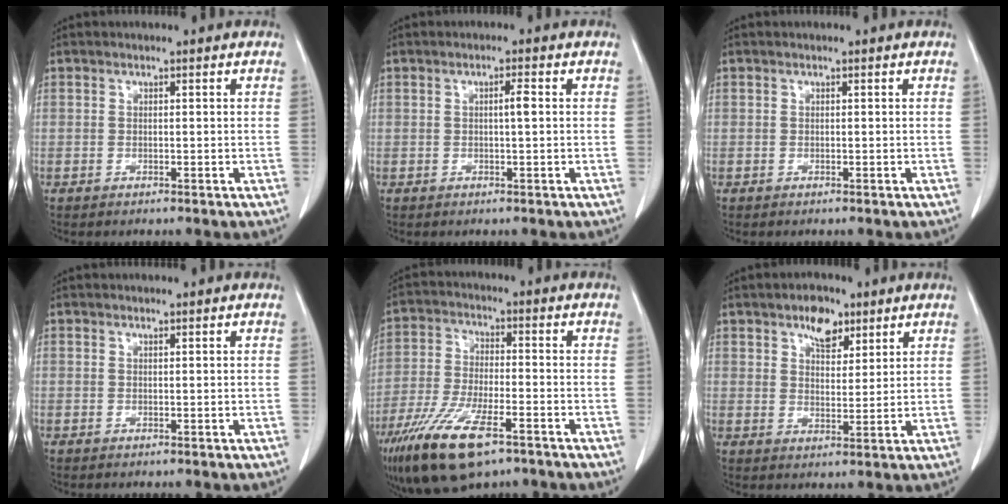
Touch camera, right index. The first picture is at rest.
{"total": 1.8, "force": [0.2, 0.1, 1.8], "torque": [-0.029, 0.003, 0.004]}
{"total": 0.0}
{"total": 0.0}
{"total": 13.9, "force": [-8.7, 3.8, 10.1], "torque": [-0.202, -0.027, -0.155]}
{"total": 5.6, "force": [3.6, 3.0, 3.2], "torque": [-0.048, 0.006, 0.061]}